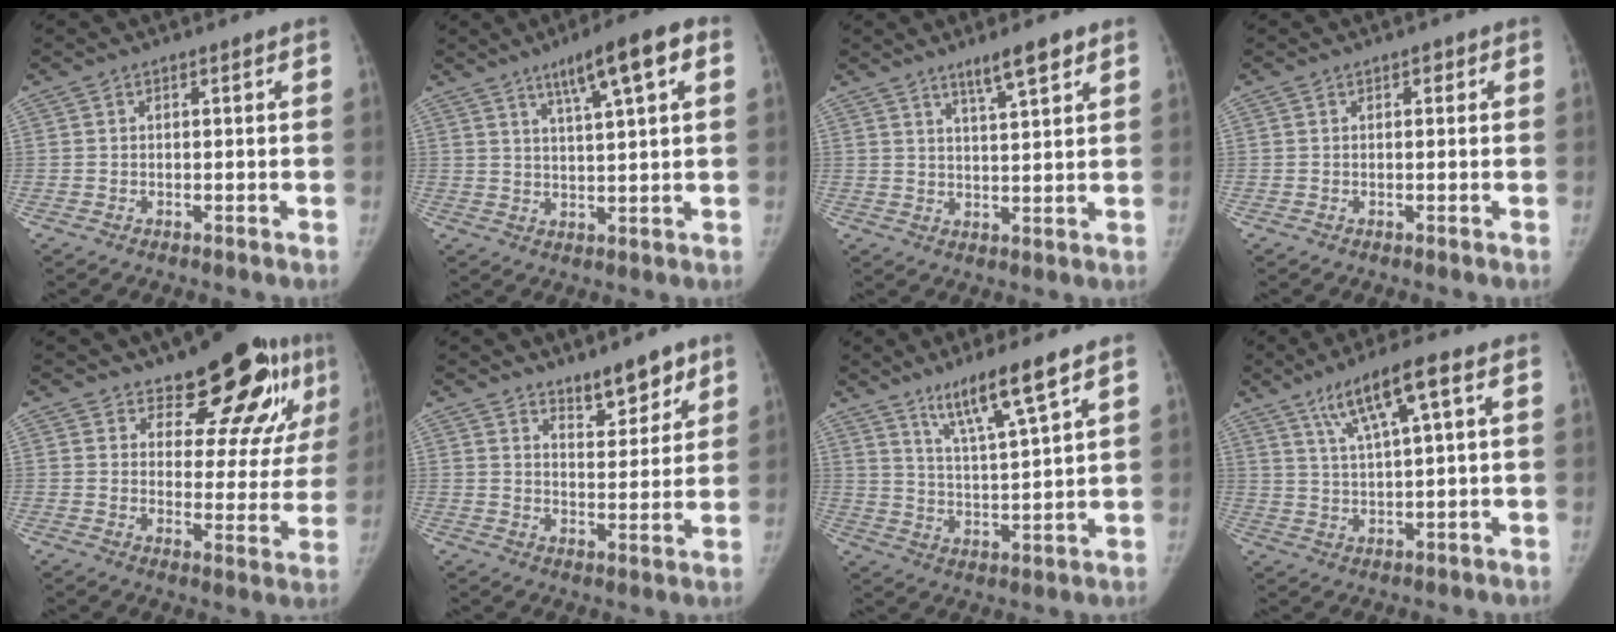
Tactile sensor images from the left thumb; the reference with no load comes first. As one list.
[{"total": 10.1, "force": [5.0, 1.6, 8.7], "torque": [-0.132, -0.004, 0.076]}, {"total": 6.6, "force": [4.5, 1.0, 4.7], "torque": [-0.070, -0.025, 0.075]}, {"total": 1.1, "force": [0.5, 0.8, 0.6], "torque": [0.003, 0.001, 0.002]}, {"total": 17.8, "force": [10.8, 7.8, 11.8], "torque": [-0.107, -0.062, 0.144]}, {"total": 8.0, "force": [6.1, 3.2, 4.0], "torque": [-0.024, -0.045, 0.095]}, {"total": 11.0, "force": [7.3, 0.9, 8.2], "torque": [-0.145, -0.043, 0.137]}, {"total": 10.1, "force": [4.9, 1.7, 8.6], "torque": [-0.160, -0.006, 0.090]}]